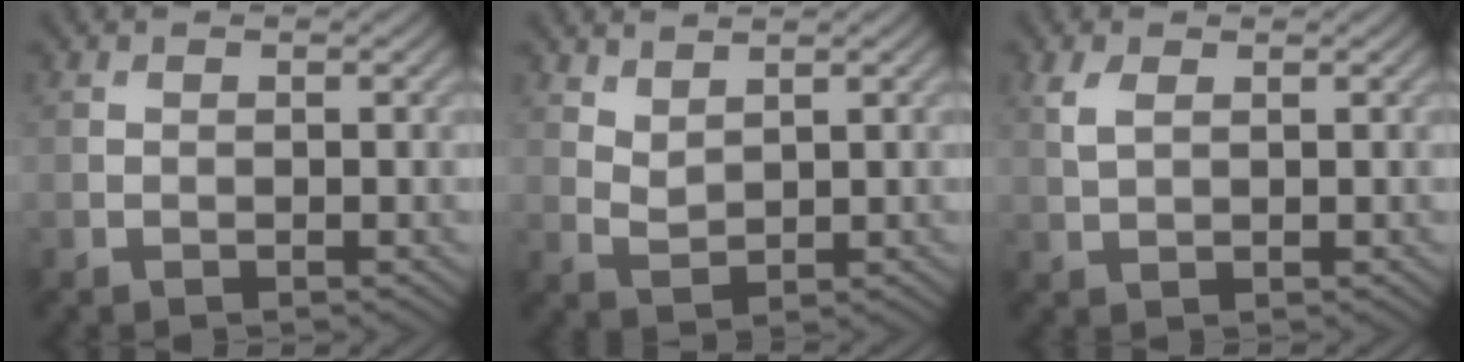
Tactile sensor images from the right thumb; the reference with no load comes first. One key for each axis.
{"total": 2.9, "fx": 2.2, "fy": 1.0, "fz": 1.5, "tx": -0.036, "ty": -0.005, "tz": 0.053}
{"total": 2.5, "fx": 1.1, "fy": 1.2, "fz": 1.8, "tx": -0.051, "ty": 0.001, "tz": 0.025}